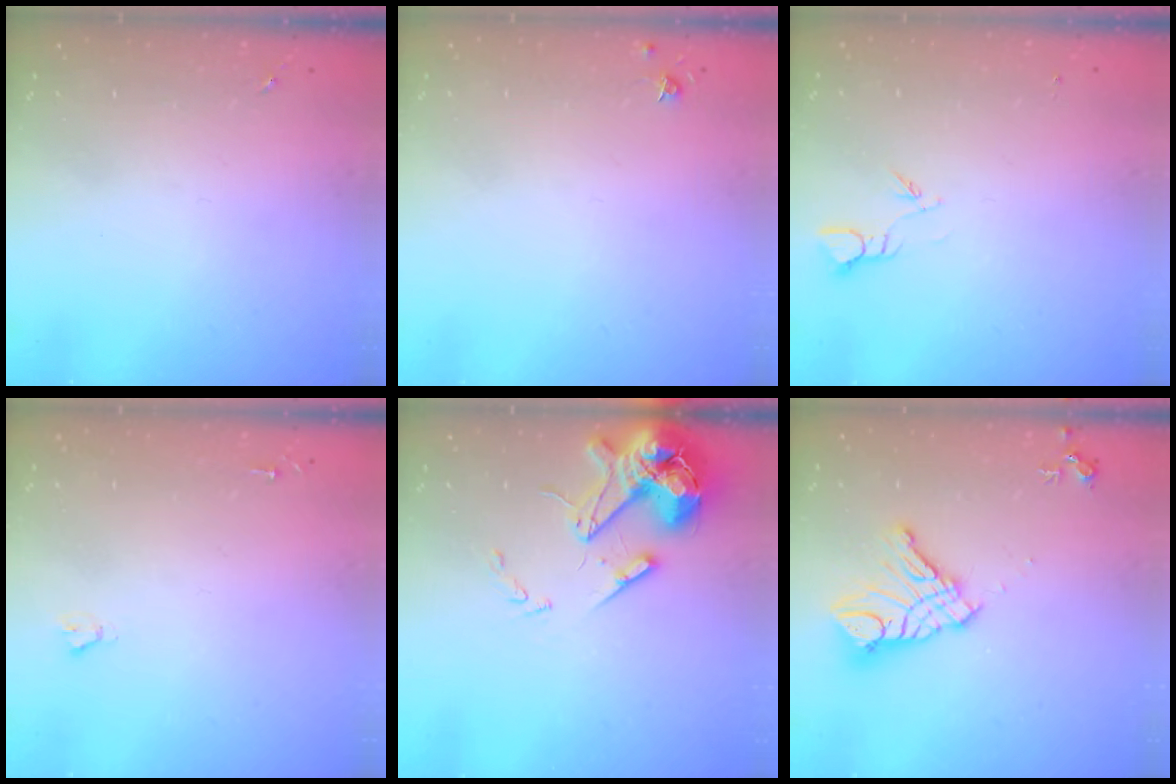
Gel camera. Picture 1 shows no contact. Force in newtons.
{"total": 3.3, "press": 3.3, "slide": 0.5}
{"total": 2.7, "press": 2.7, "slide": 0.3}
{"total": 1.6, "press": 1.6, "slide": 0.2}
{"total": 13.7, "press": 13.5, "slide": 2.2}
{"total": 14.6, "press": 14.5, "slide": 1.3}